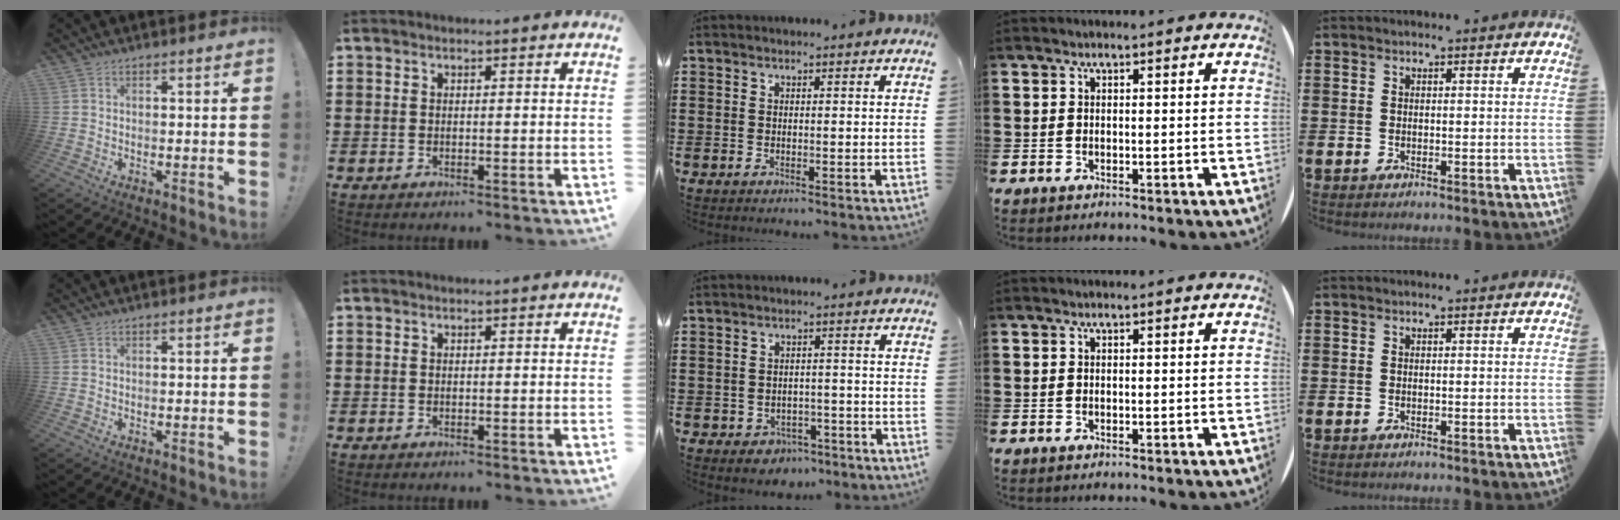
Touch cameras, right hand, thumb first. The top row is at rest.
{"middle": {"total": 2.7, "force": [-2.4, 1.3, 0.1], "torque": [-0.010, 0.004, -0.051]}}